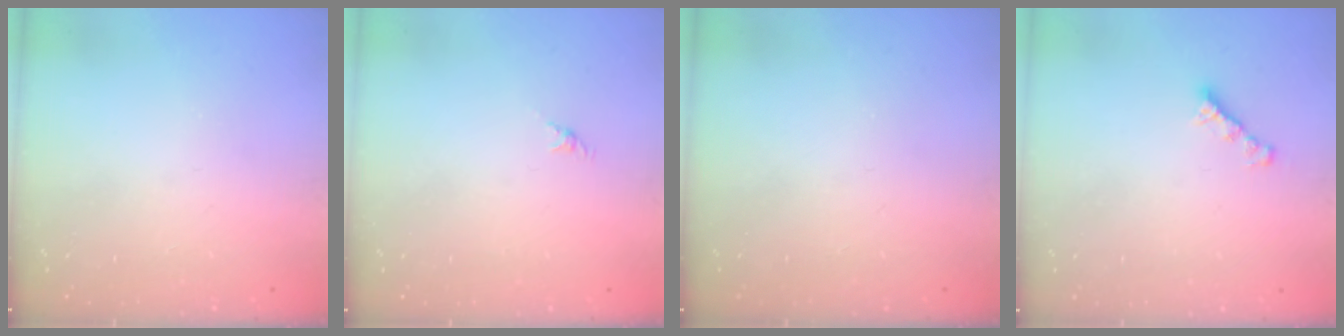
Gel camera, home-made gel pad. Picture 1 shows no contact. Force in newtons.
{"total": 0.0}
{"total": 0.0}
{"total": 3.0, "press": 3.0, "slide": 0.1}